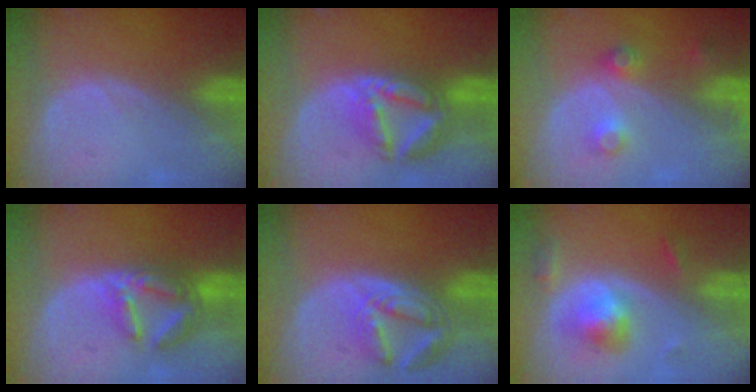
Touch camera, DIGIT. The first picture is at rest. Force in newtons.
{"total": 8.2, "press": 7.1, "slide": 4.1}
{"total": 3.8, "press": 3.5, "slide": 1.6}
{"total": 7.2, "press": 6.3, "slide": 3.5}
{"total": 7.8, "press": 6.9, "slide": 3.6}
{"total": 5.6, "press": 5.3, "slide": 1.8}